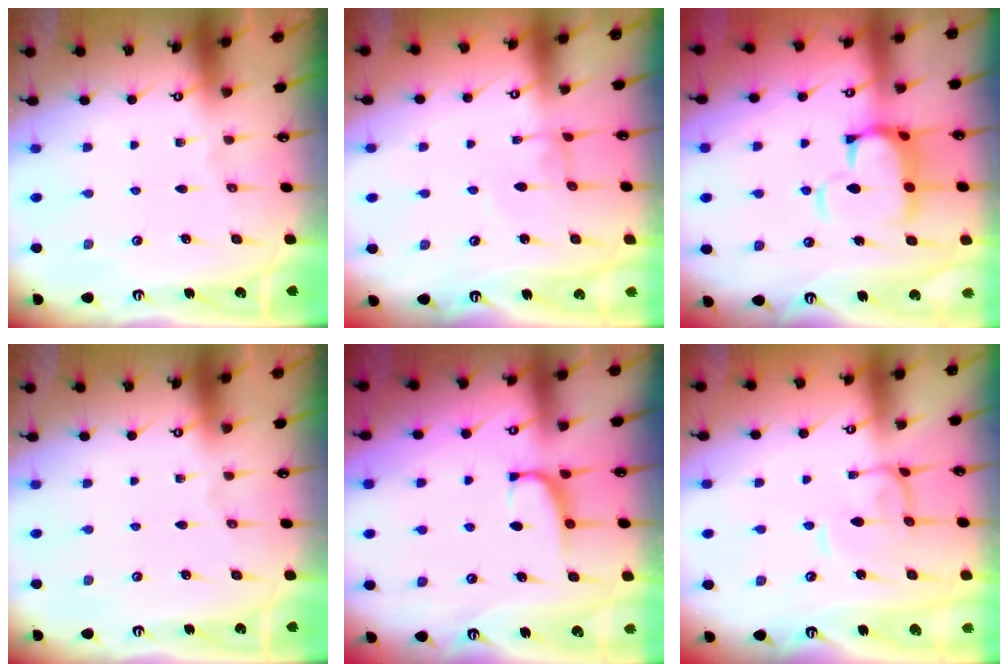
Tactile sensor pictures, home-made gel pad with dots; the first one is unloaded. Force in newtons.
{"total": 3.1, "press": 3.1, "slide": 0.1}
{"total": 6.5, "press": 6.4, "slide": 1.2}
{"total": 0.0}
{"total": 0.7, "press": 0.0, "slide": 0.7}
{"total": 0.8, "press": 0.8, "slide": 0.4}